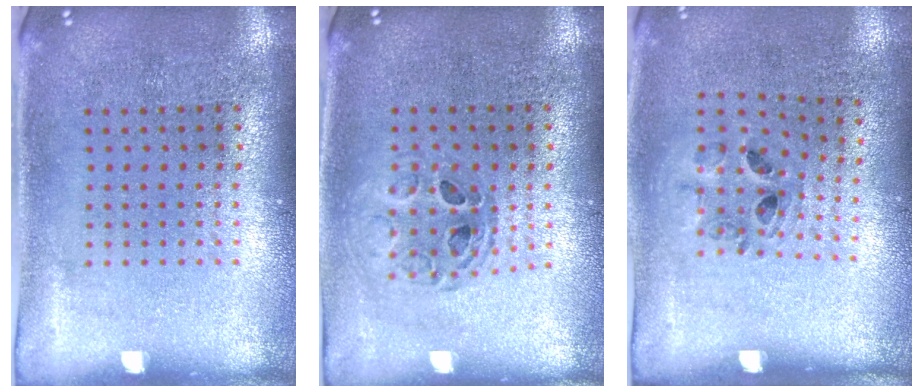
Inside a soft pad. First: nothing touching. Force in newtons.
{"total": 0.8, "press": 0.8, "slide": 0.1}
{"total": 0.9, "press": 0.7, "slide": 0.4}